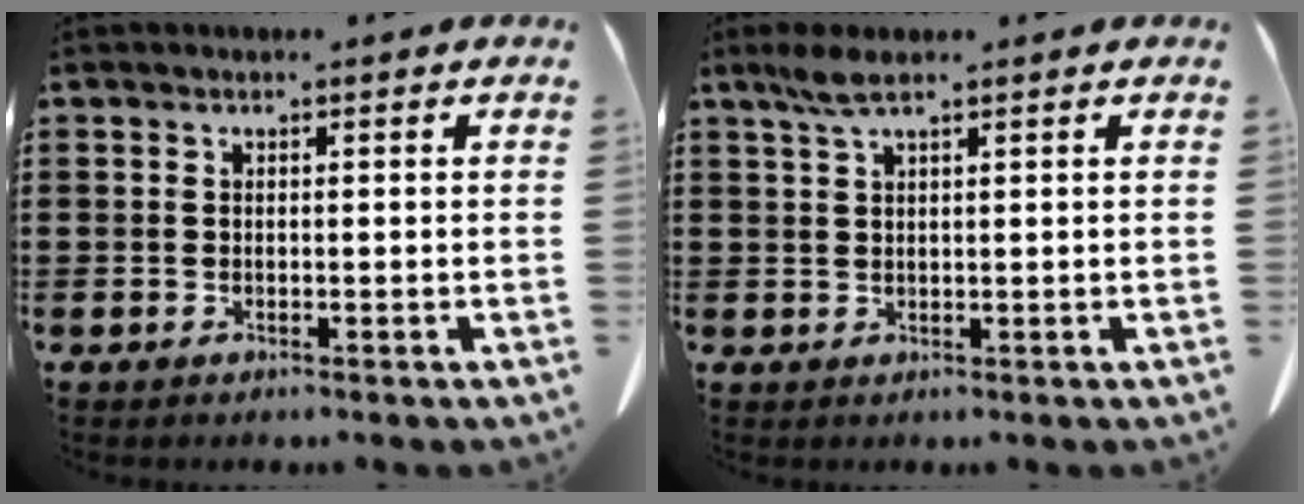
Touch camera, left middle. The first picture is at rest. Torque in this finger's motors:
{"motor_torque": [0.52, -0.24, 0.08, 0.06]}